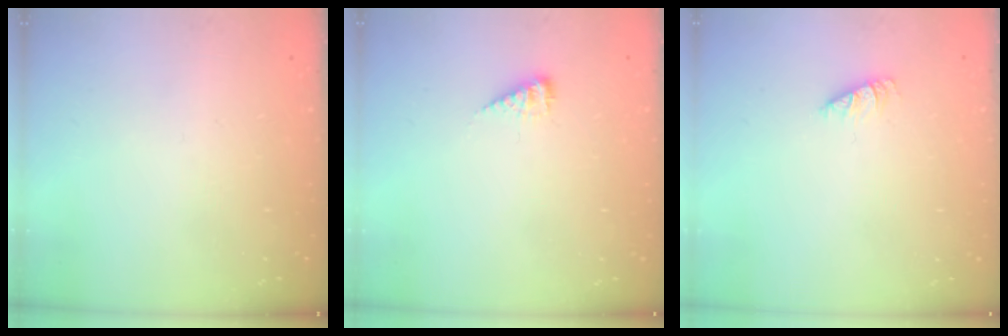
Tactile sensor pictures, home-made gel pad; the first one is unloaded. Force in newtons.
{"total": 4.6, "press": 4.6, "slide": 0.7}
{"total": 1.0, "press": 1.0, "slide": 0.1}